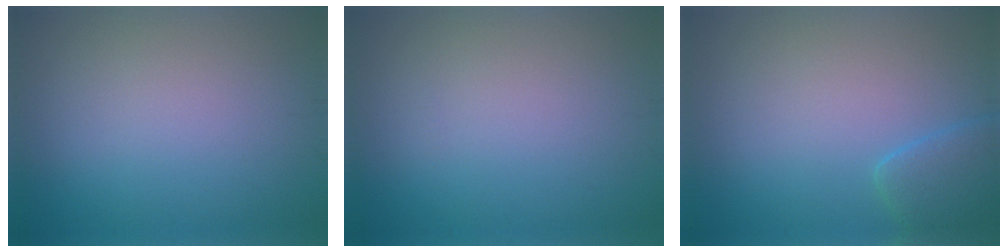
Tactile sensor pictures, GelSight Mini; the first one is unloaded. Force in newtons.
{"total": 0.0}
{"total": 2.5, "press": 2.5, "slide": 0.3}